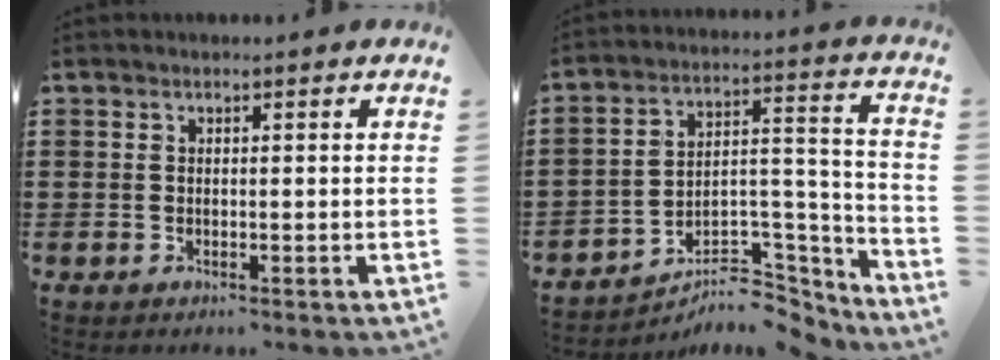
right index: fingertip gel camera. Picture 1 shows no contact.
{"total": 6.8, "force": [-5.0, 3.4, 3.1], "torque": [-0.051, 0.007, -0.093]}